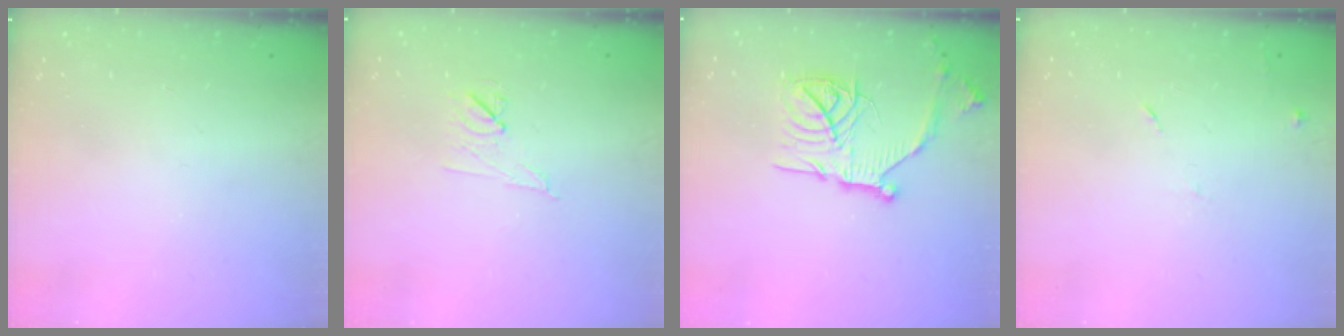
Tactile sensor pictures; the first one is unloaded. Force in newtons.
{"total": 6.7, "press": 6.5, "slide": 1.7}
{"total": 19.5, "press": 19.4, "slide": 1.7}
{"total": 5.2, "press": 5.1, "slide": 0.6}